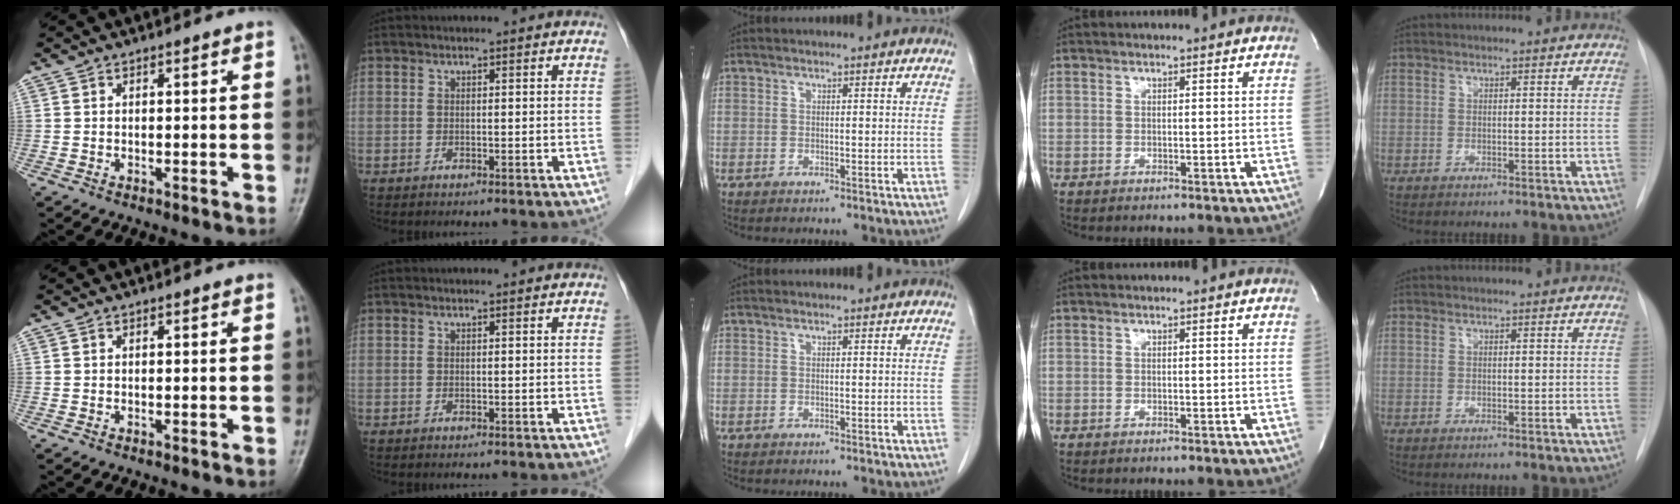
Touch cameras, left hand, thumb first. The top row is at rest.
{}